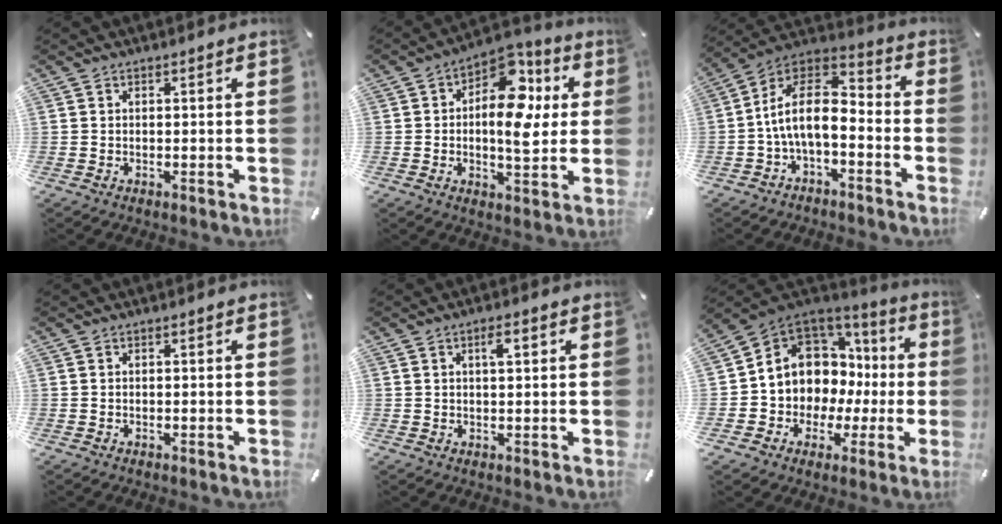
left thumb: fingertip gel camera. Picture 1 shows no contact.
{"total": 14.0, "force": [3.7, 8.5, 10.5], "torque": [-0.155, -0.028, 0.065]}
{"total": 11.8, "force": [-3.3, 6.5, 9.2], "torque": [-0.197, 0.009, -0.066]}
{"total": 0.0}
{"total": 2.9, "force": [1.1, 1.1, 2.4], "torque": [-0.042, 0.003, 0.016]}
{"total": 9.1, "force": [2.2, 8.6, 1.9], "torque": [-0.048, -0.046, 0.052]}